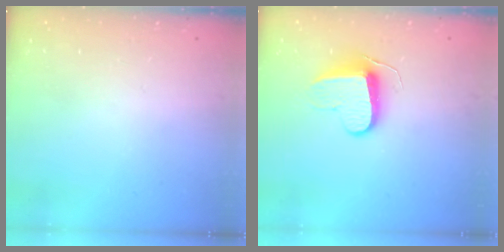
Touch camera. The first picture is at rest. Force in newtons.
{"total": 9.5, "press": 9.5, "slide": 0.2}